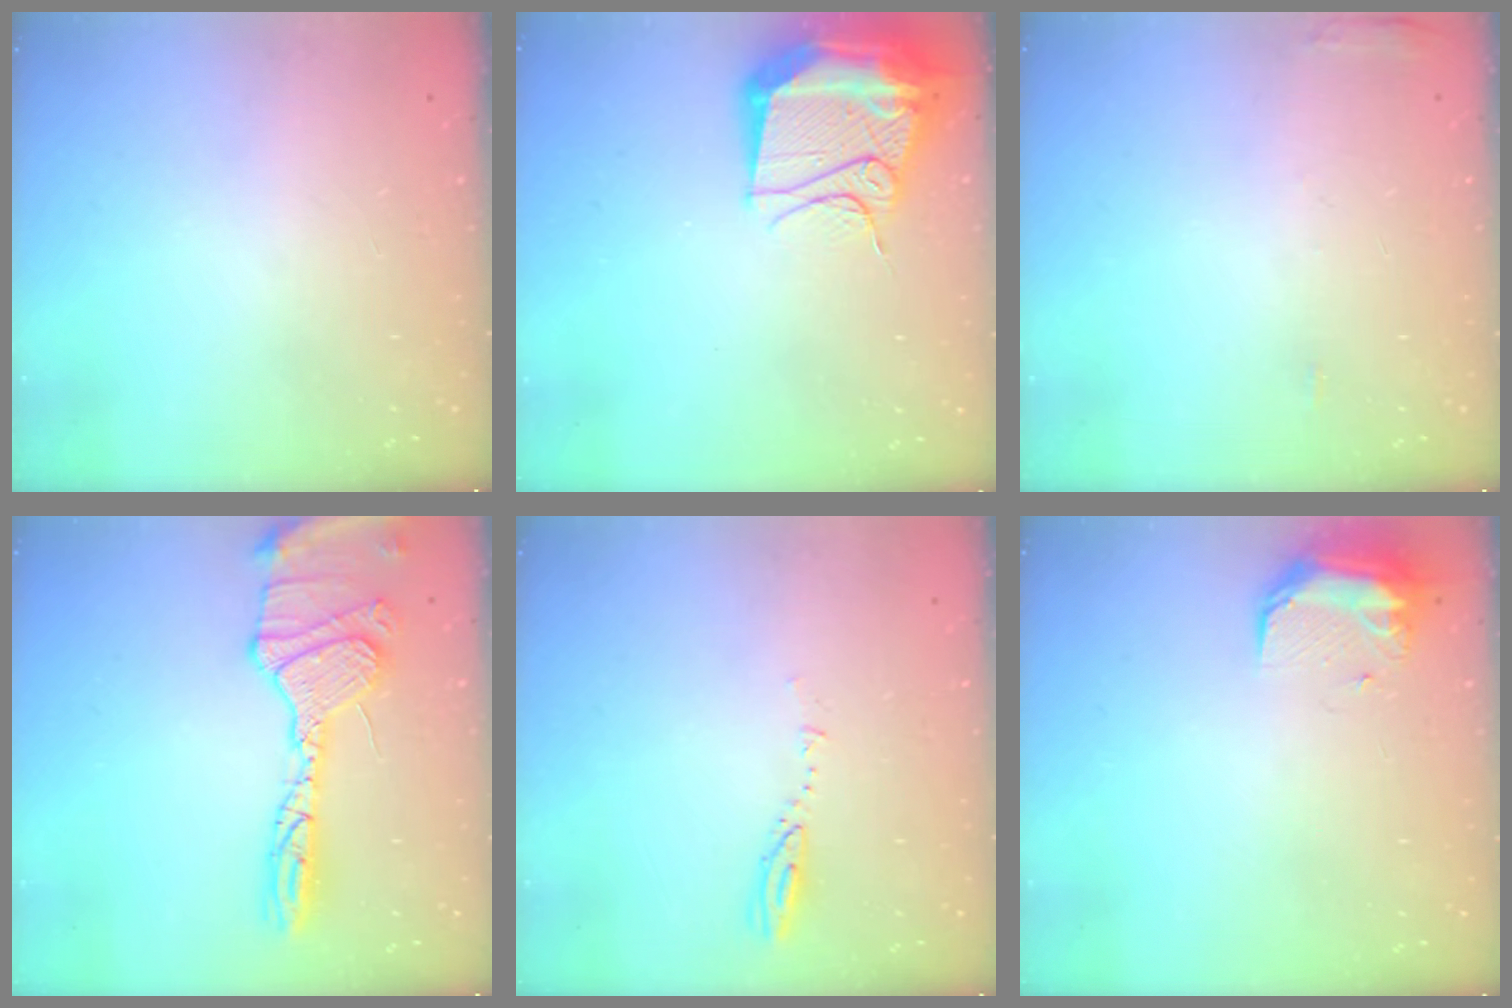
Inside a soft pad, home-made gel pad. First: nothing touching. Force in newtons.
{"total": 17.7, "press": 17.4, "slide": 3.4}
{"total": 4.1, "press": 3.9, "slide": 1.1}
{"total": 18.5, "press": 18.3, "slide": 2.8}
{"total": 2.9, "press": 2.9, "slide": 0.3}
{"total": 10.0, "press": 9.6, "slide": 2.8}